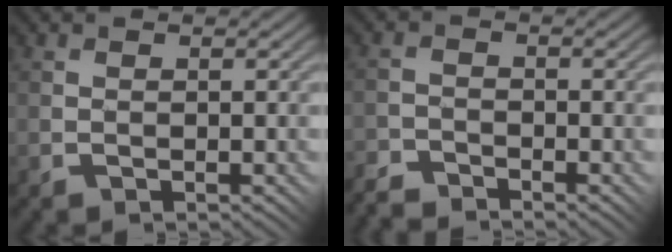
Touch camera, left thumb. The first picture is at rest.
{"total": 3.7, "force": [-3.6, 0.8, 0.4], "torque": [-0.007, 0.000, -0.074]}